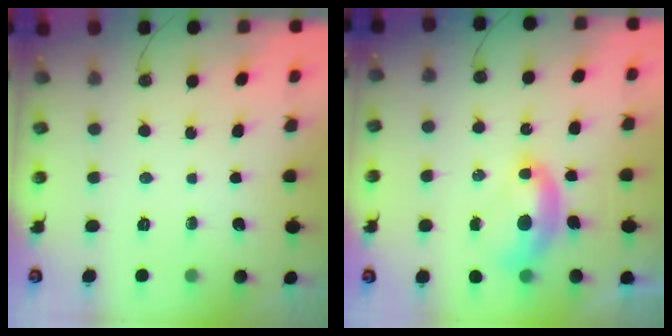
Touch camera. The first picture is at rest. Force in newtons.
{"total": 2.7, "press": 2.6, "slide": 0.6}